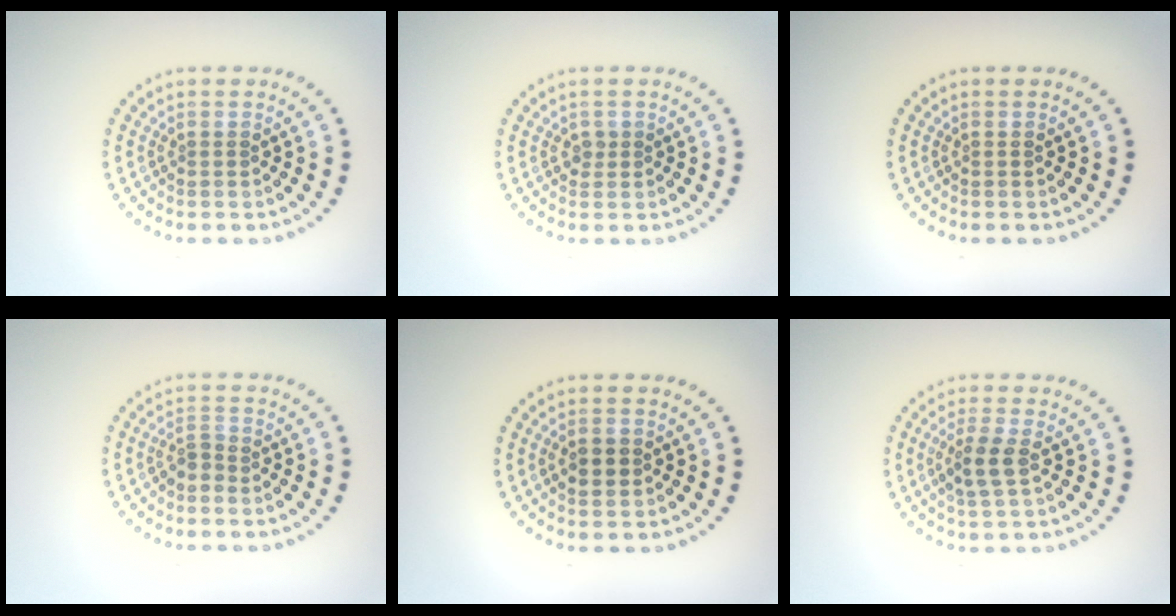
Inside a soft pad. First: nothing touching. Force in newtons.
{"total": 0.8, "press": 0.7, "slide": 0.3}
{"total": 0.0}
{"total": 1.5, "press": 0.9, "slide": 1.1}
{"total": 2.3, "press": 2.3, "slide": 0.1}
{"total": 2.4, "press": 2.3, "slide": 0.8}